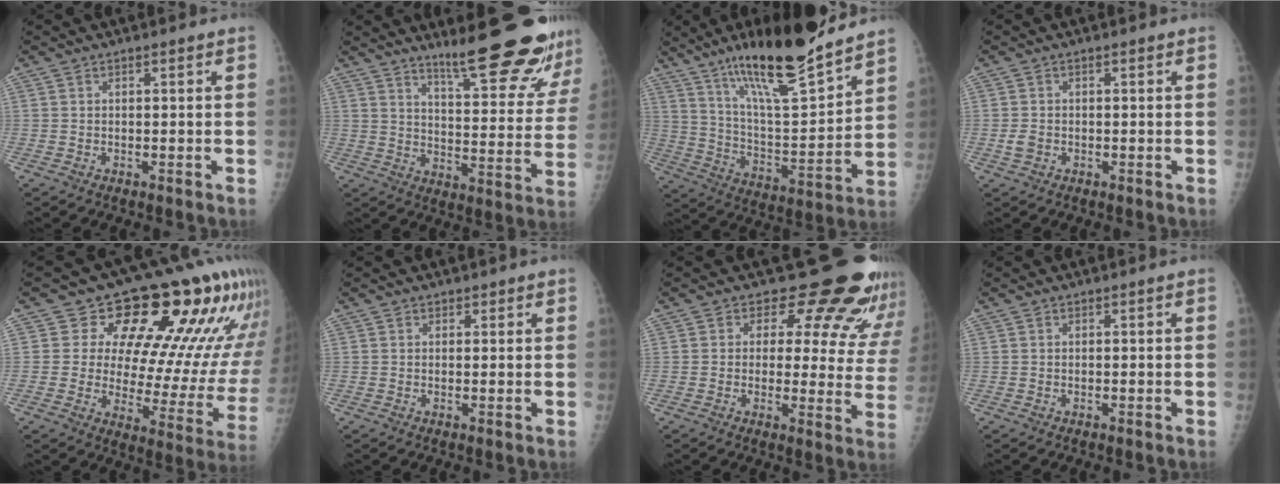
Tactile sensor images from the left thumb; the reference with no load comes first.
{"total": 20.3, "force": [16.0, 2.8, 12.2], "torque": [-0.142, -0.113, 0.223]}
{"total": 22.1, "force": [16.4, 4.0, 14.2], "torque": [-0.211, -0.086, 0.283]}
{"total": 1.8, "force": [-0.2, 1.4, 1.1], "torque": [-0.016, -0.001, -0.001]}
{"total": 20.2, "force": [11.6, 8.9, 13.9], "torque": [-0.132, -0.060, 0.146]}
{"total": 0.9, "force": [0.7, 0.5, 0.1], "torque": [0.012, -0.005, 0.006]}
{"total": 17.7, "force": [14.7, 7.6, 6.4], "torque": [-0.021, -0.102, 0.149]}
{"total": 0.0}